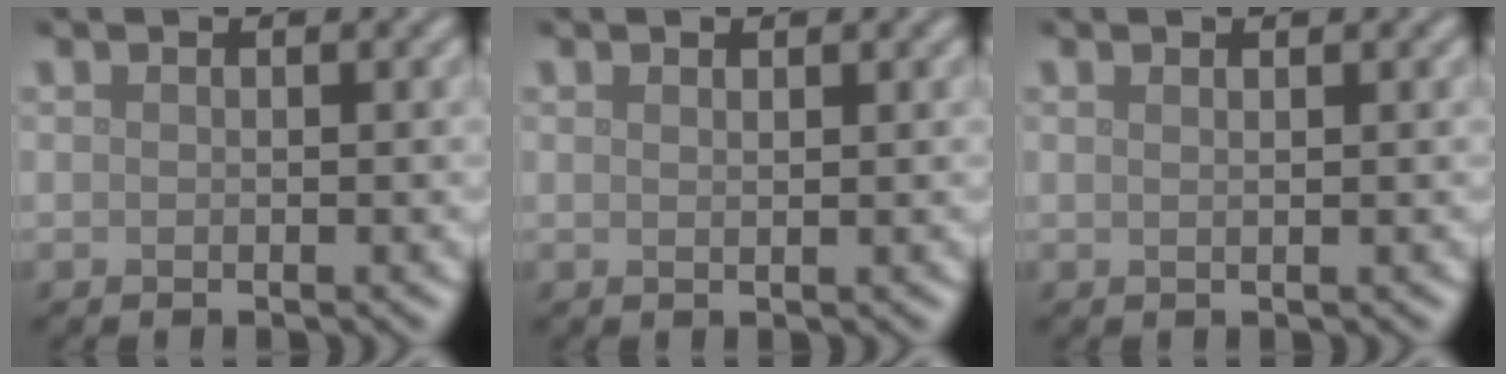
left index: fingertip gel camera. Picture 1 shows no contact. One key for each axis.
{"total": 0.6, "fx": 0.5, "fy": 0.1, "fz": 0.3, "tx": -0.001, "ty": 0.001, "tz": 0.009}
{"total": 1.4, "fx": 0.8, "fy": 0.6, "fz": 1.0, "tx": -0.003, "ty": -0.001, "tz": -0.002}